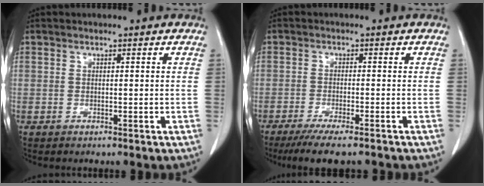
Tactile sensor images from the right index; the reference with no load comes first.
{"total": 8.8, "force": [-7.2, 0.8, 5.1], "torque": [-0.072, -0.018, -0.110]}